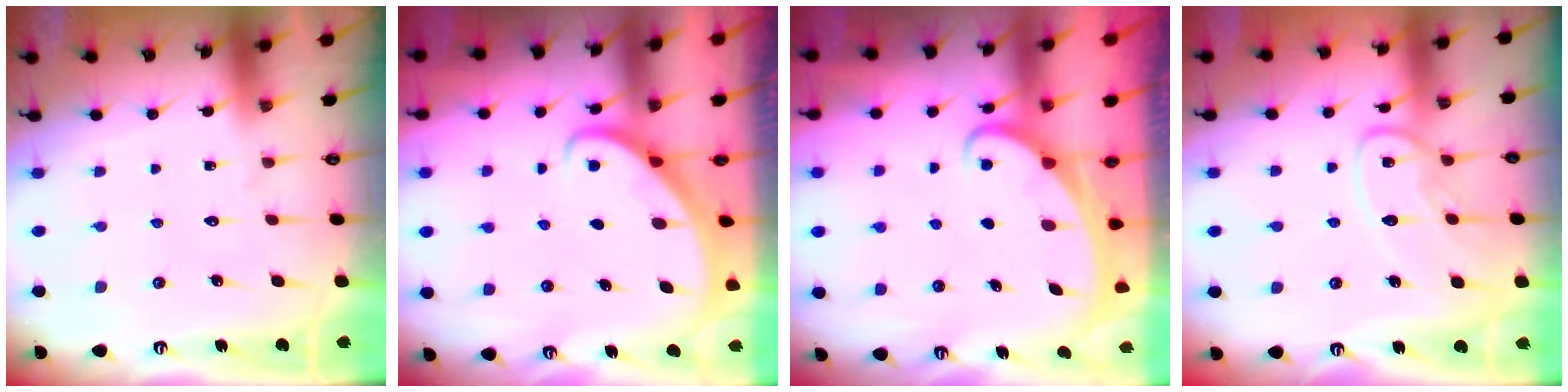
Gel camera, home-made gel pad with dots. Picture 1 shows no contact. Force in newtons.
{"total": 2.7, "press": 2.7, "slide": 0.2}
{"total": 2.4, "press": 2.4, "slide": 0.3}
{"total": 11.6, "press": 11.5, "slide": 1.0}